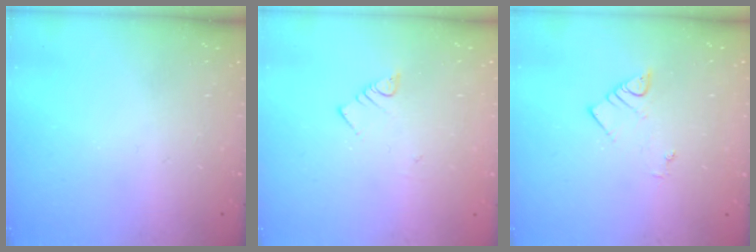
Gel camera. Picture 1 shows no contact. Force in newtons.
{"total": 2.6, "press": 2.6, "slide": 0.3}
{"total": 1.9, "press": 1.8, "slide": 0.4}